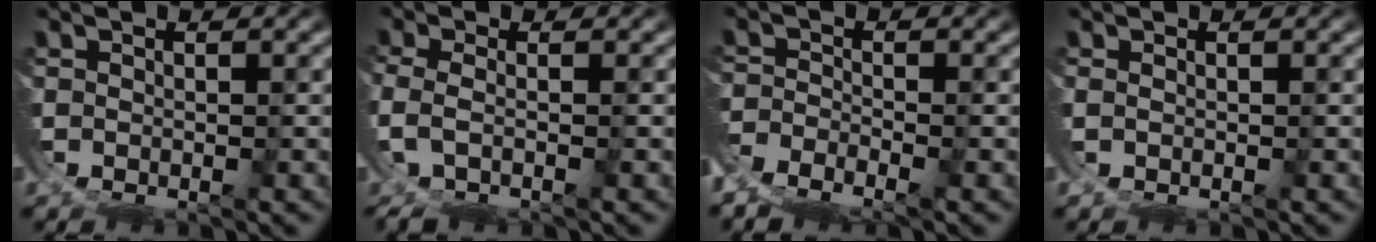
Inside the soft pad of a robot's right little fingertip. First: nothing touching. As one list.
[{"total": 2.8, "force": [-1.0, 1.6, 2.0], "torque": [-0.062, -0.016, -0.012]}, {"total": 6.6, "force": [-4.4, 4.0, 2.8], "torque": [-0.067, -0.031, -0.068]}, {"total": 0.7, "force": [0.0, 0.6, 0.3], "torque": [-0.013, -0.002, 0.001]}]